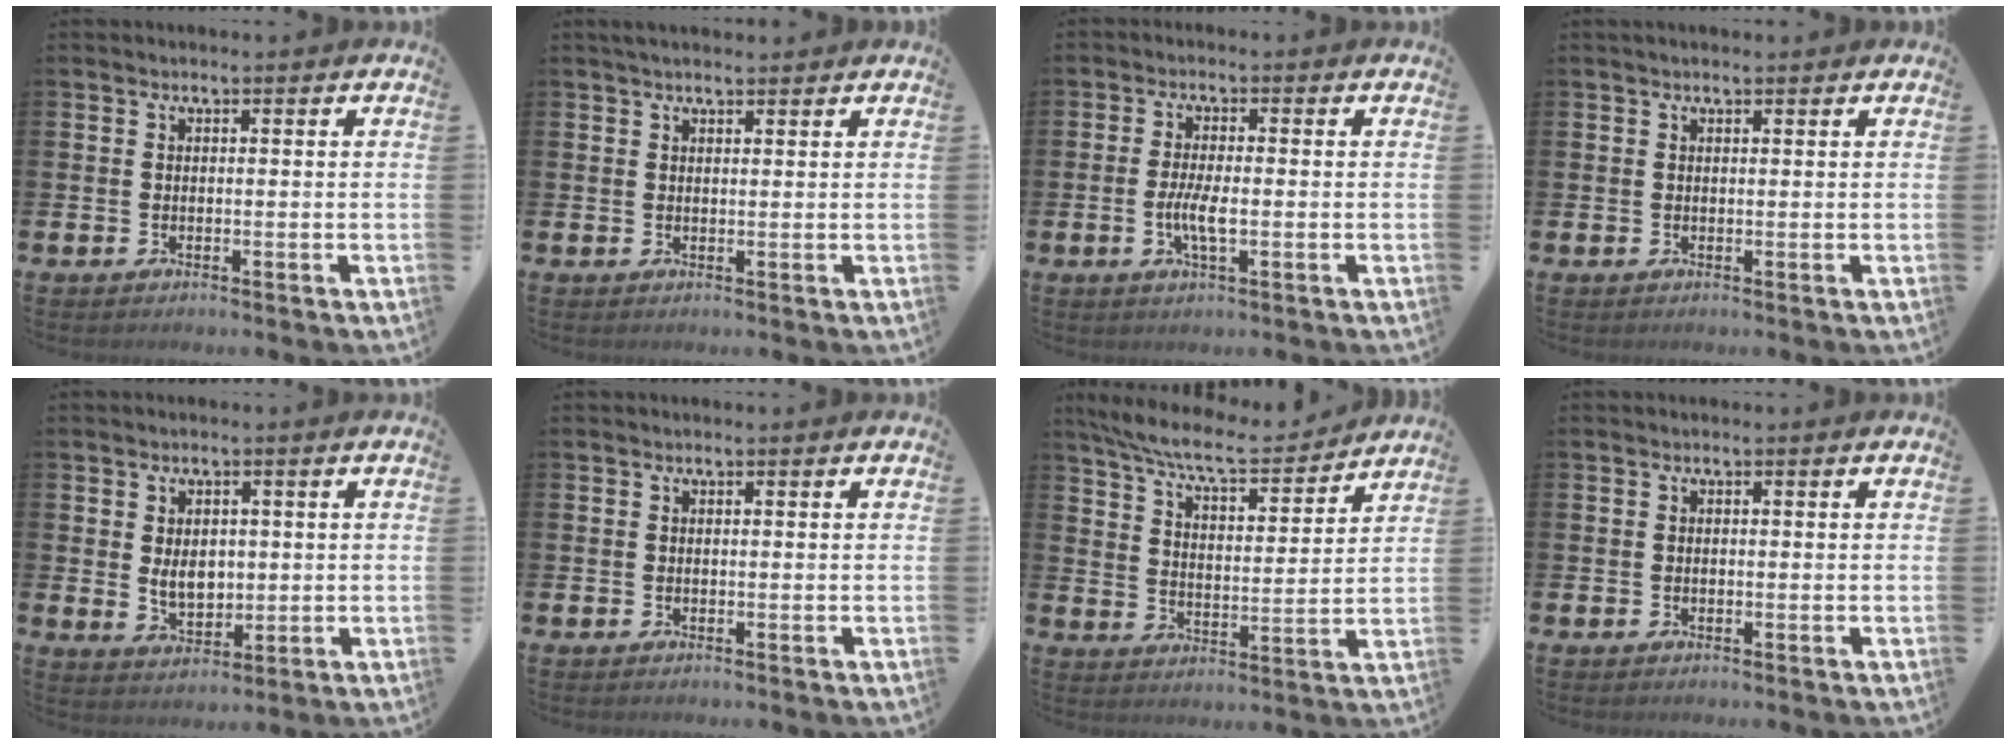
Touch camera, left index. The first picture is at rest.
{"total": 1.9, "force": [1.7, 0.4, 0.6], "torque": [-0.003, -0.001, 0.029]}
{"total": 3.7, "force": [-0.7, 1.0, 3.5], "torque": [-0.068, -0.001, -0.017]}
{"total": 0.7, "force": [0.6, 0.2, 0.4], "torque": [-0.004, 0.001, 0.010]}
{"total": 4.0, "force": [0.5, 2.8, 2.7], "torque": [-0.042, 0.004, 0.004]}
{"total": 0.0}
{"total": 8.5, "force": [7.8, 0.8, 3.2], "torque": [-0.087, -0.049, 0.134]}
{"total": 0.0}